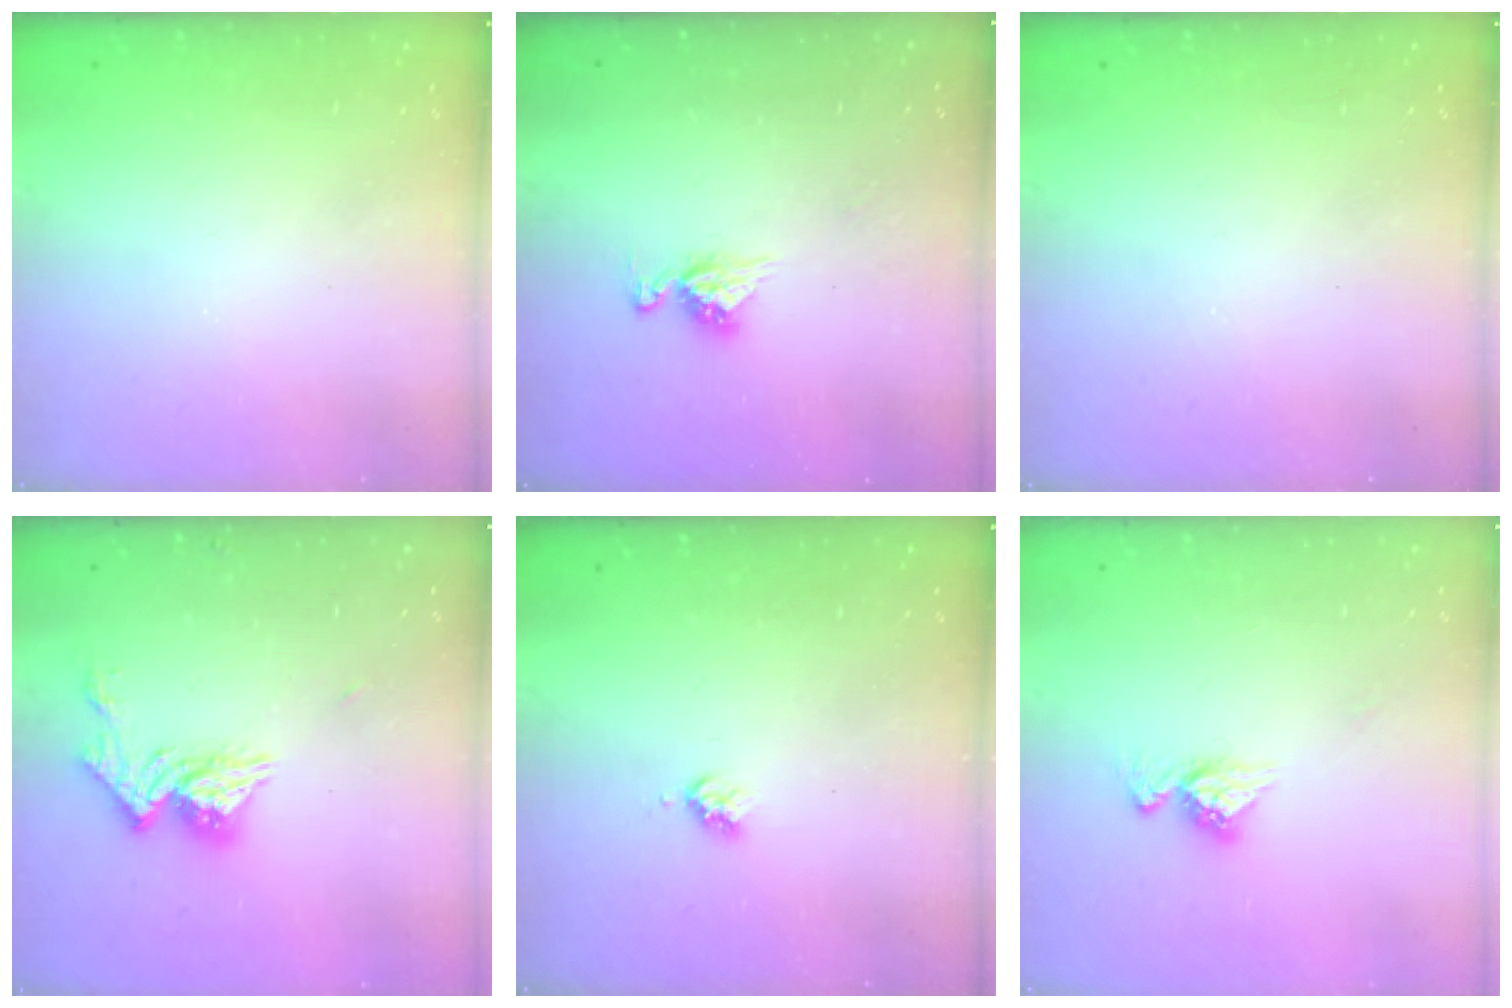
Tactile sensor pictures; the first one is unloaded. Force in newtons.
{"total": 6.9, "press": 6.8, "slide": 0.6}
{"total": 0.0}
{"total": 11.7, "press": 11.7, "slide": 0.8}
{"total": 3.2, "press": 3.2, "slide": 0.4}
{"total": 9.4, "press": 9.4, "slide": 0.8}